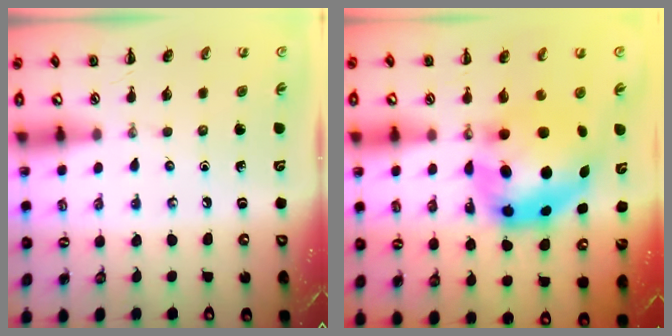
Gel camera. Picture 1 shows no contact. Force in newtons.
{"total": 9.0, "press": 8.7, "slide": 2.3}